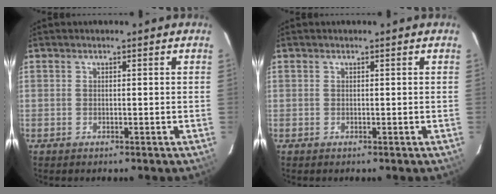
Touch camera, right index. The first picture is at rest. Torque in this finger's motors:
{"motor_torque": [0.00, -0.07, -0.01, 0.00]}